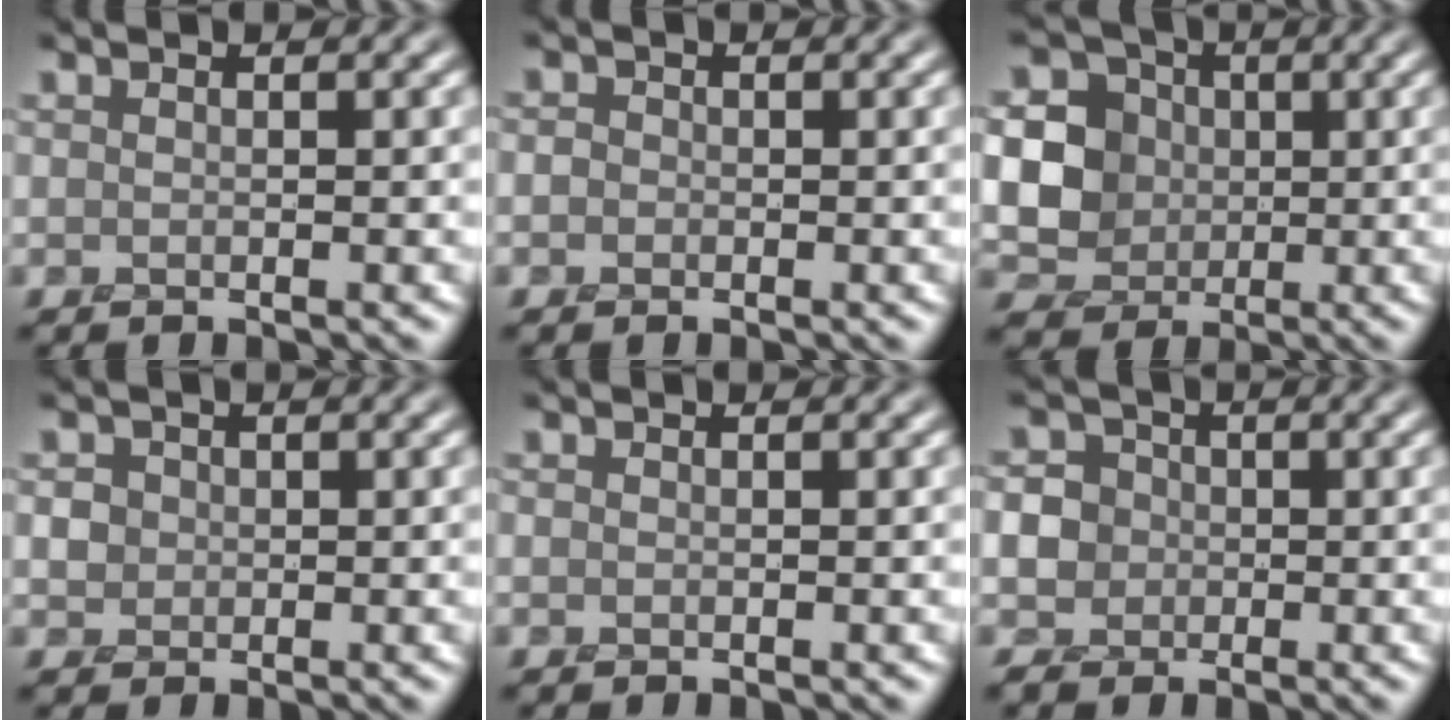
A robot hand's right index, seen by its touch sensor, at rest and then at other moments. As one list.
[{"total": 1.0, "force": [-0.3, 0.9, 0.3], "torque": [0.006, 0.000, -0.014]}, {"total": 8.0, "force": [0.2, 7.2, 3.4], "torque": [-0.071, 0.009, -0.017]}, {"total": 1.9, "force": [0.2, 1.8, 0.6], "torque": [0.001, 0.006, 0.004]}, {"total": 0.0}, {"total": 5.2, "force": [-0.5, 4.8, 1.8], "torque": [-0.024, 0.034, -0.047]}]